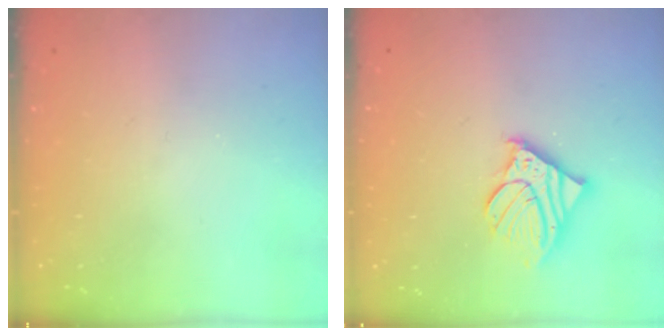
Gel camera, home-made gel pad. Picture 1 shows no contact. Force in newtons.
{"total": 12.7, "press": 12.5, "slide": 1.8}